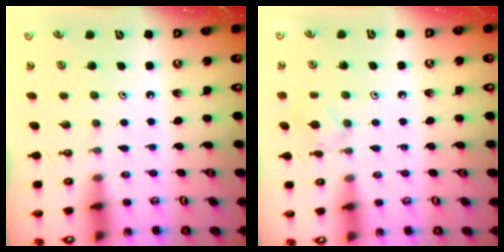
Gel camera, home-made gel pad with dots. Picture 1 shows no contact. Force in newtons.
{"total": 5.1, "press": 5.1, "slide": 0.8}